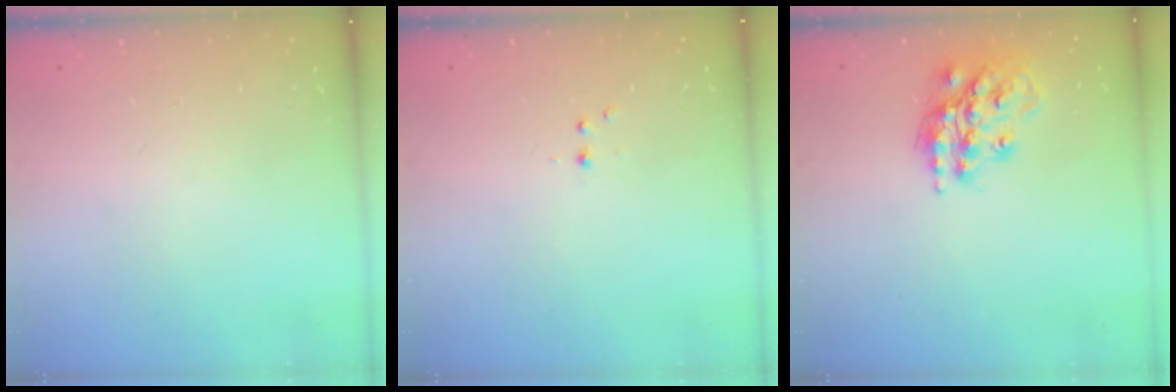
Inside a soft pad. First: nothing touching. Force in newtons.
{"total": 2.2, "press": 1.9, "slide": 1.2}
{"total": 17.5, "press": 17.4, "slide": 1.4}